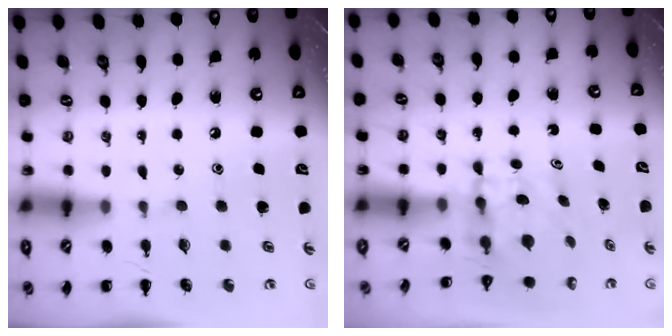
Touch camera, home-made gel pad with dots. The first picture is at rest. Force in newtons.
{"total": 4.7, "press": 4.7, "slide": 0.5}